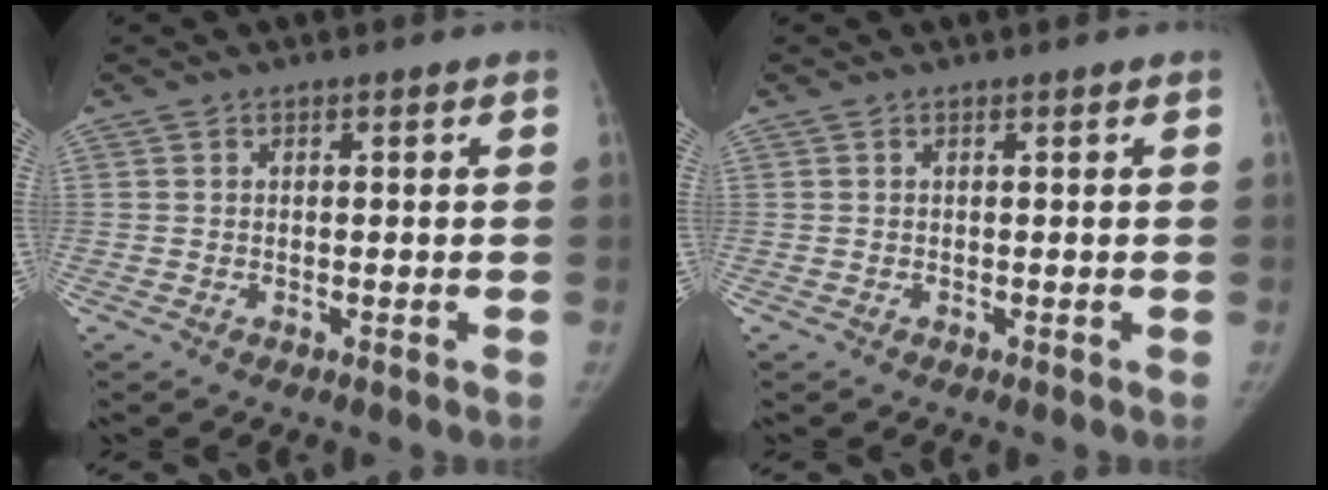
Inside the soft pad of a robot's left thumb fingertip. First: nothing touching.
{"total": 0.0}